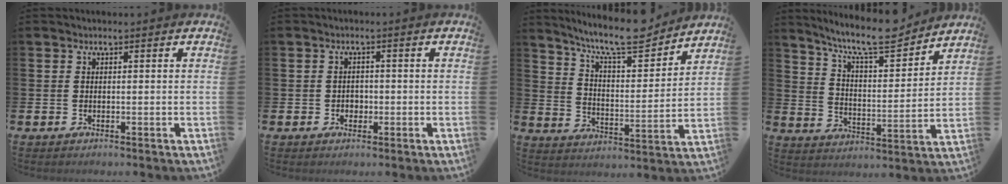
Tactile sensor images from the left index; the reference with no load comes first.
{"total": 1.0, "force": [-0.1, 1.0, 0.4], "torque": [0.003, 0.003, -0.007]}
{"total": 10.8, "force": [9.6, 2.0, 4.5], "torque": [-0.102, -0.059, 0.167]}
{"total": 10.3, "force": [9.2, 1.8, 4.4], "torque": [-0.098, -0.057, 0.159]}